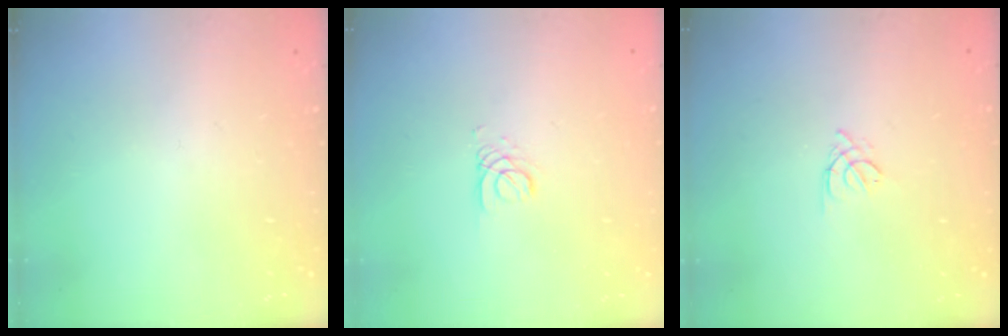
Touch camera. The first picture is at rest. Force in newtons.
{"total": 2.7, "press": 2.7, "slide": 0.3}
{"total": 3.0, "press": 2.9, "slide": 0.7}